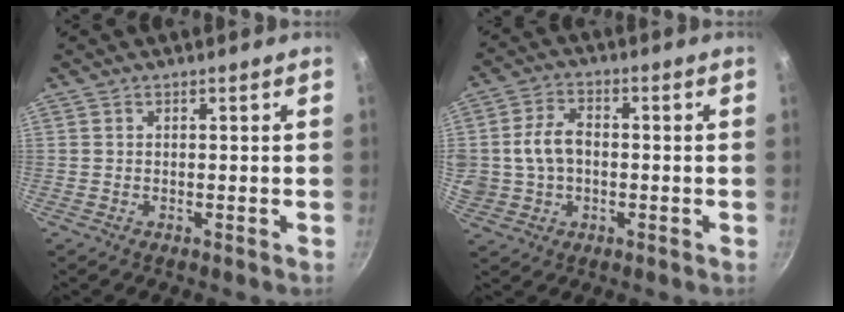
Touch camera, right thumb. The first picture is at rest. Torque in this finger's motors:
{"motor_torque": [0.20, 0.19, 0.53, 0.24, 0.15]}